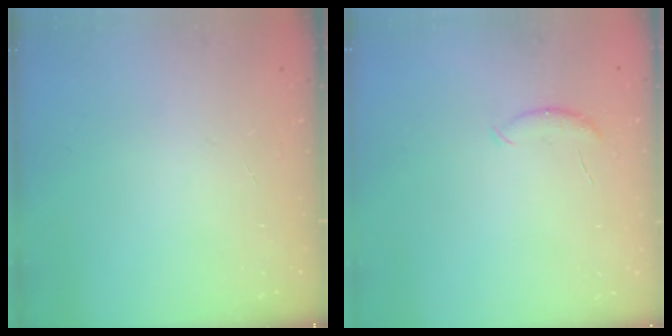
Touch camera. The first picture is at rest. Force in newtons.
{"total": 5.8, "press": 5.8, "slide": 0.5}